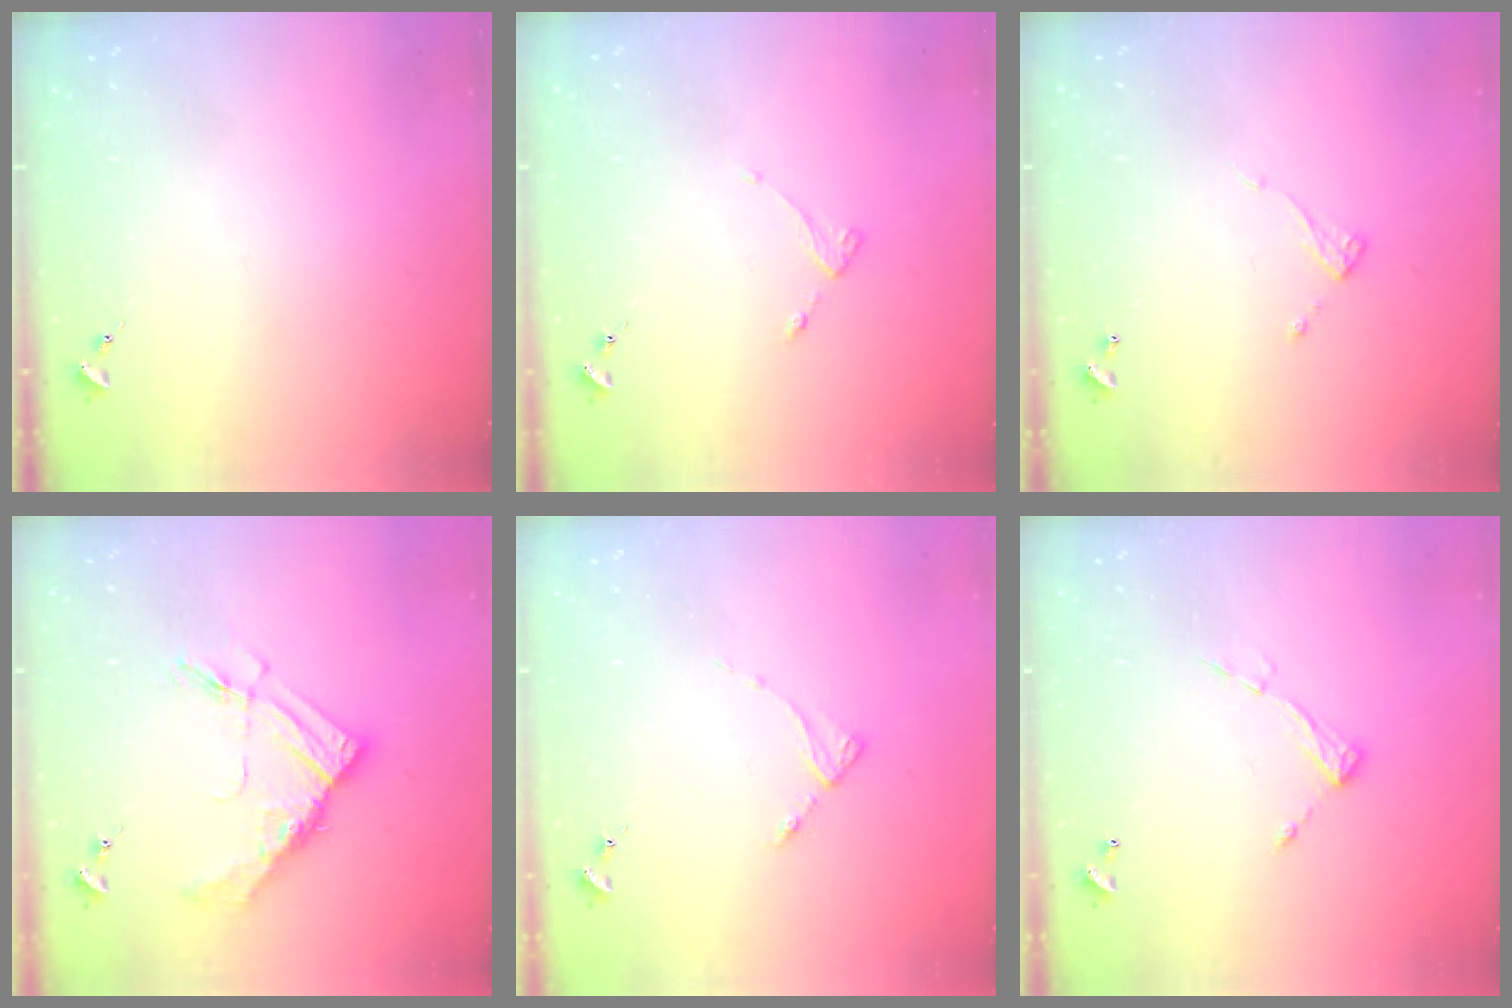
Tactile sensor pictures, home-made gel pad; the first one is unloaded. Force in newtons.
{"total": 2.6, "press": 2.6, "slide": 0.5}
{"total": 5.3, "press": 5.3, "slide": 0.4}
{"total": 12.4, "press": 12.4, "slide": 0.9}
{"total": 2.7, "press": 2.7, "slide": 0.3}
{"total": 6.5, "press": 6.4, "slide": 0.6}